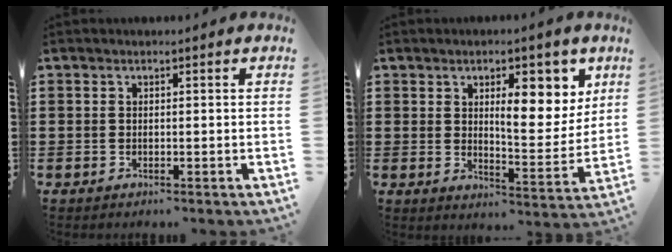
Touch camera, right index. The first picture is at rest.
{"total": 8.6, "force": [3.9, 3.5, 6.8], "torque": [-0.090, -0.016, 0.056]}